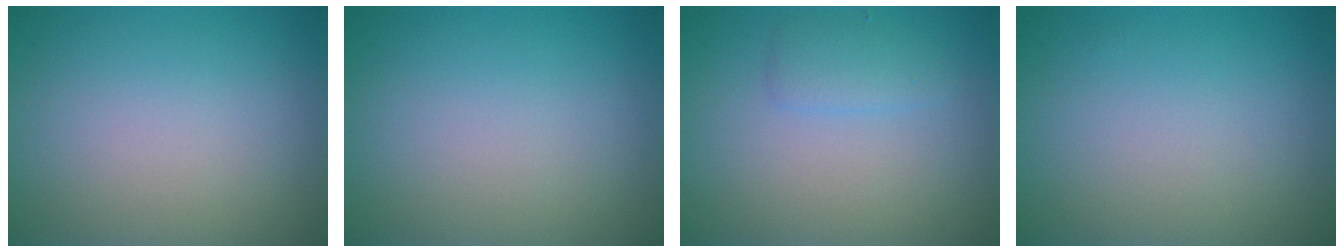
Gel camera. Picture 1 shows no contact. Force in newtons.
{"total": 0.0}
{"total": 1.6, "press": 1.6, "slide": 0.0}
{"total": 0.0}